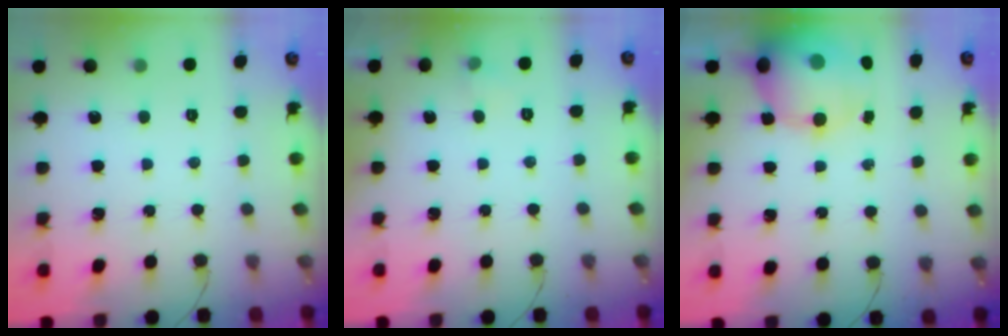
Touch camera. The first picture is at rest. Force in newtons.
{"total": 3.6, "press": 3.5, "slide": 1.0}
{"total": 16.3, "press": 15.9, "slide": 3.8}